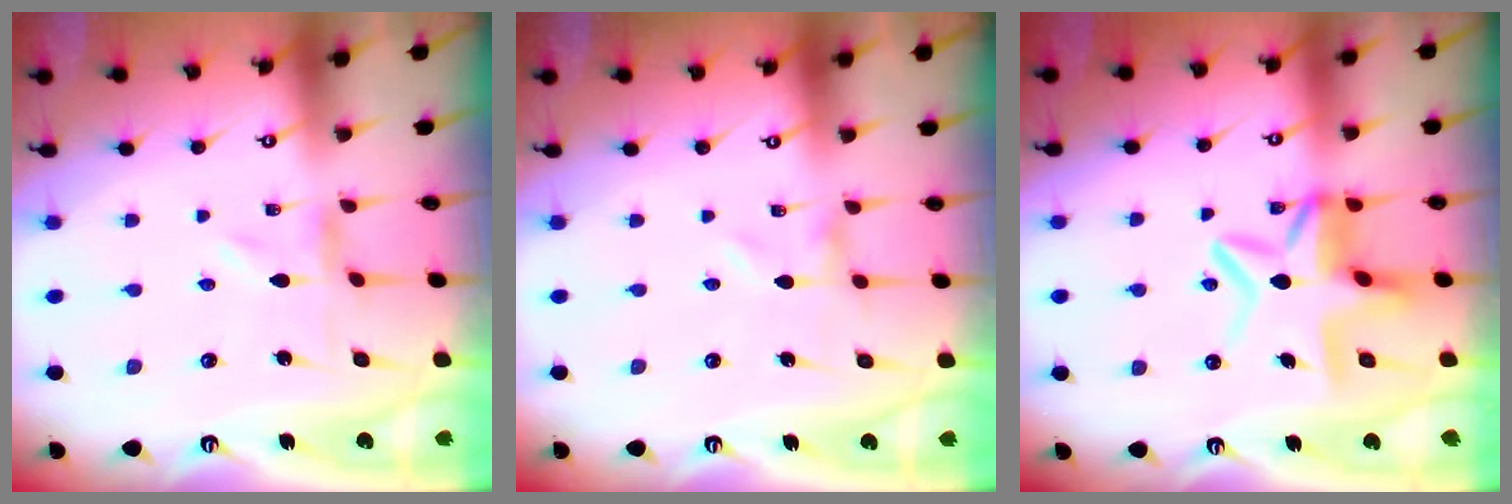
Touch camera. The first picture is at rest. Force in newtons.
{"total": 0.0}
{"total": 11.3, "press": 11.2, "slide": 1.2}